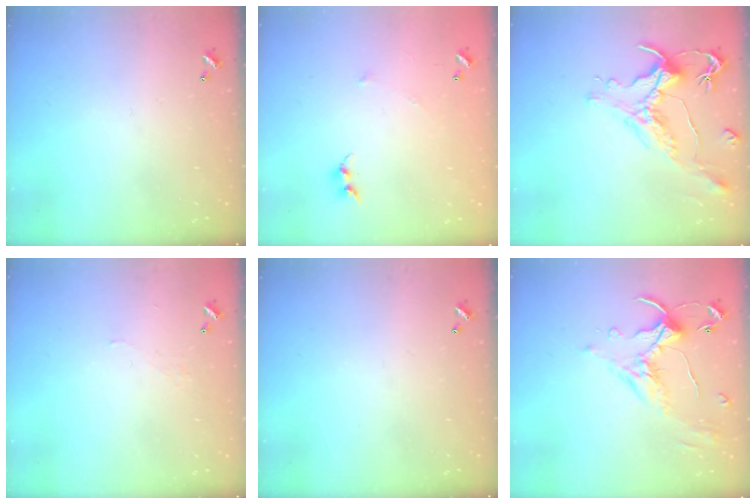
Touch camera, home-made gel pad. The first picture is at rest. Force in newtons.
{"total": 5.2, "press": 5.1, "slide": 0.8}
{"total": 1.7, "press": 1.1, "slide": 1.2}
{"total": 2.2, "press": 2.2, "slide": 0.5}
{"total": 0.0}
{"total": 1.3, "press": 0.8, "slide": 1.0}